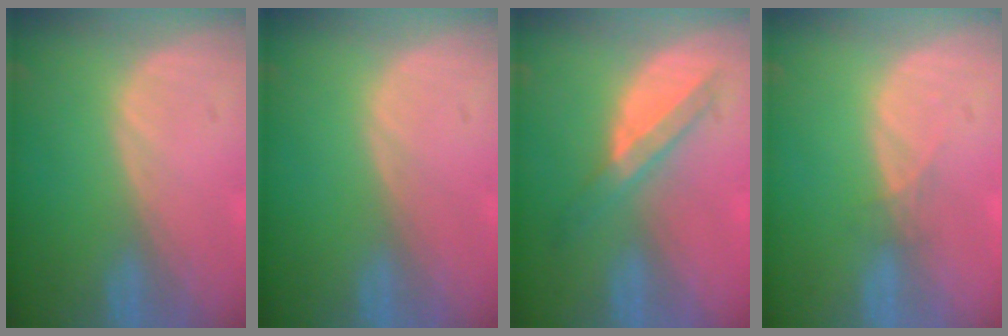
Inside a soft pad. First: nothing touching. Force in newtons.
{"total": 0.0}
{"total": 6.0, "press": 5.5, "slide": 2.5}
{"total": 1.1, "press": 1.1, "slide": 0.2}